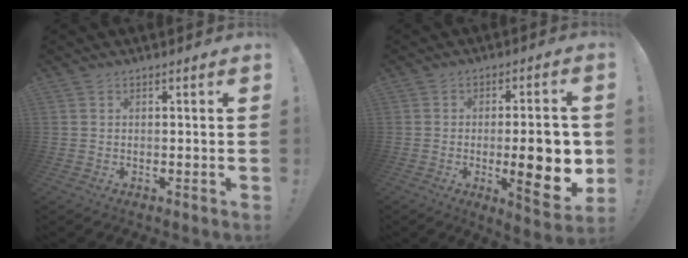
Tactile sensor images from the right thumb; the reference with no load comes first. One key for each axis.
{"total": 14.9, "fx": -2.1, "fy": 4.3, "fz": 14.2, "tx": -0.167, "ty": -0.006, "tz": -0.023}